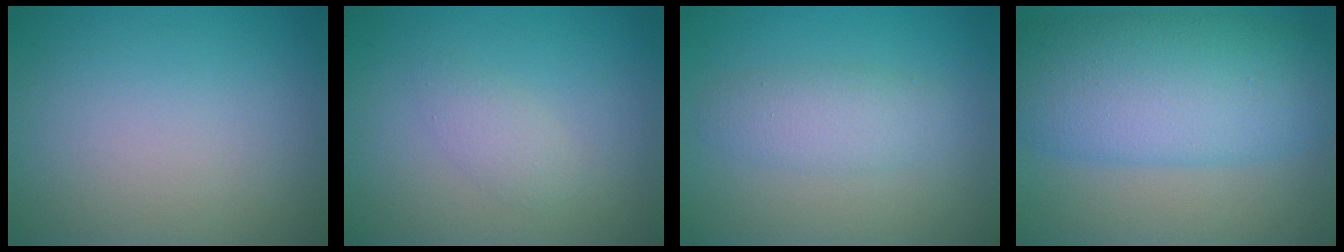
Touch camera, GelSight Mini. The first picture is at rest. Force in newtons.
{"total": 1.6, "press": 1.6, "slide": 0.1}
{"total": 2.7, "press": 2.7, "slide": 0.1}
{"total": 10.6, "press": 10.6, "slide": 0.2}